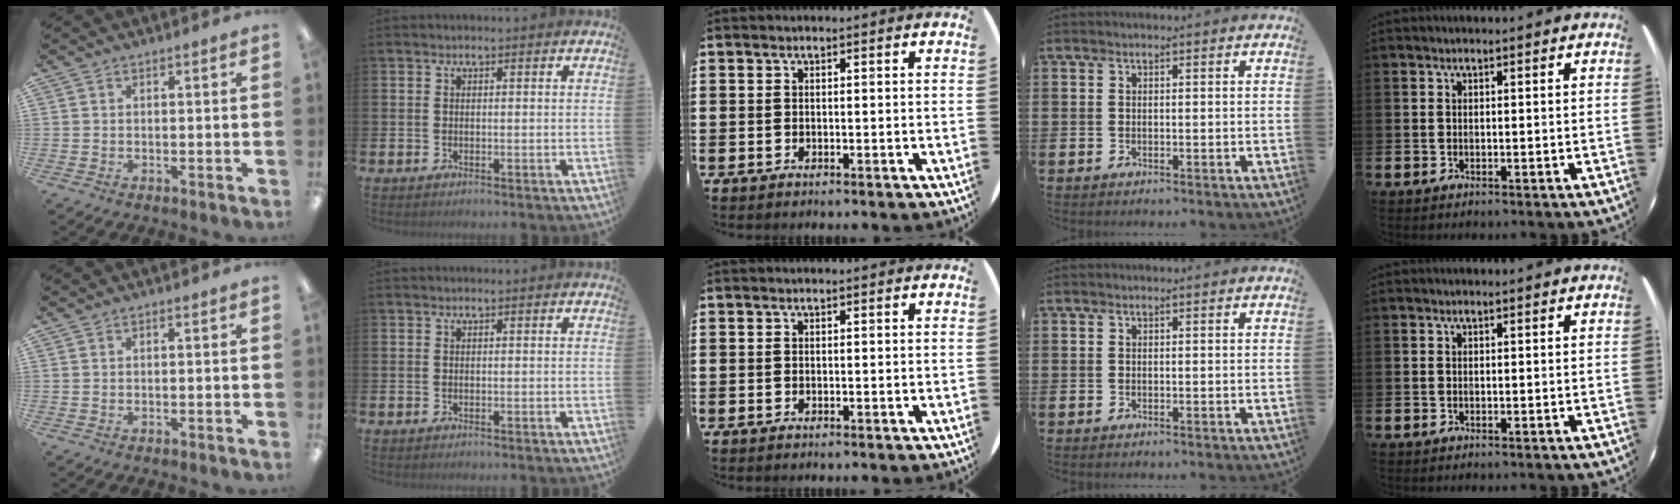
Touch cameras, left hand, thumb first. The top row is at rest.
{}